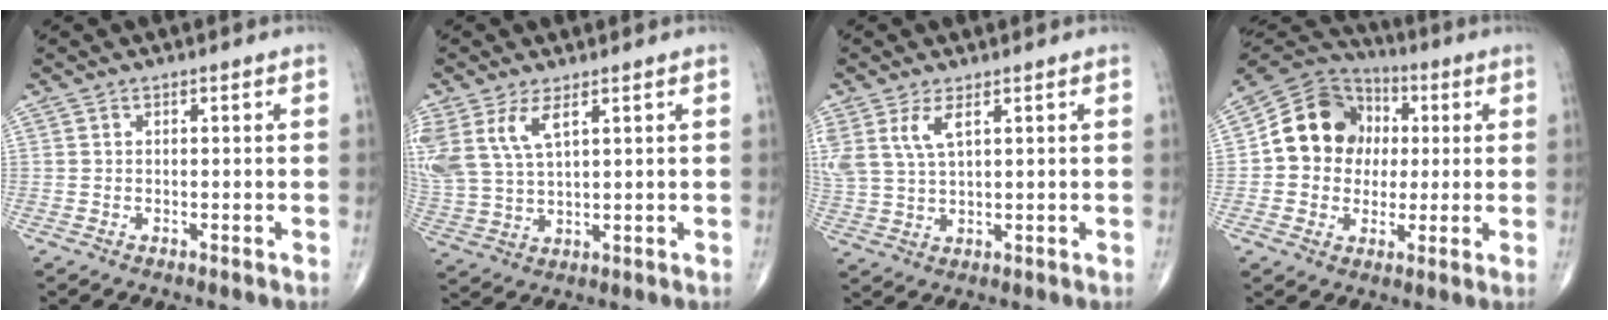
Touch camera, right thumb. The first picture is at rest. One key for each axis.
{"total": 10.1, "fx": 4.7, "fy": 4.6, "fz": 7.7, "tx": -0.181, "ty": -0.008, "tz": 0.107}
{"total": 6.3, "fx": 3.0, "fy": 2.4, "fz": 5.0, "tx": -0.119, "ty": -0.005, "tz": 0.069}
{"total": 14.4, "fx": 1.1, "fy": 12.5, "fz": 7.0, "tx": -0.083, "ty": 0.021, "tz": 0.011}